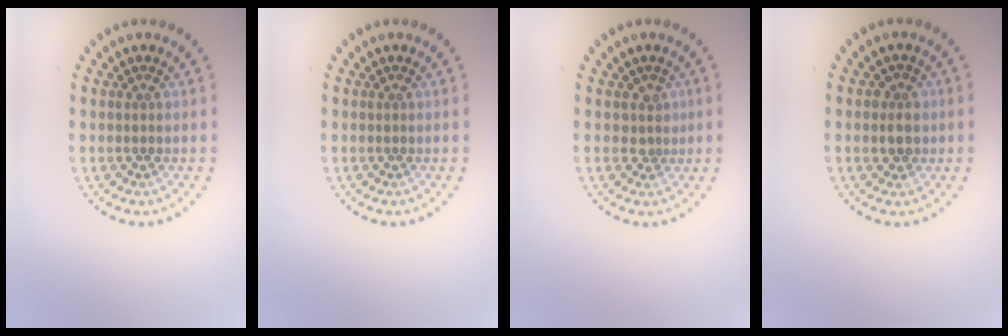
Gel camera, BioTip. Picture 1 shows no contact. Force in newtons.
{"total": 0.0}
{"total": 1.4, "press": 1.0, "slide": 1.0}
{"total": 2.0, "press": 1.9, "slide": 0.7}